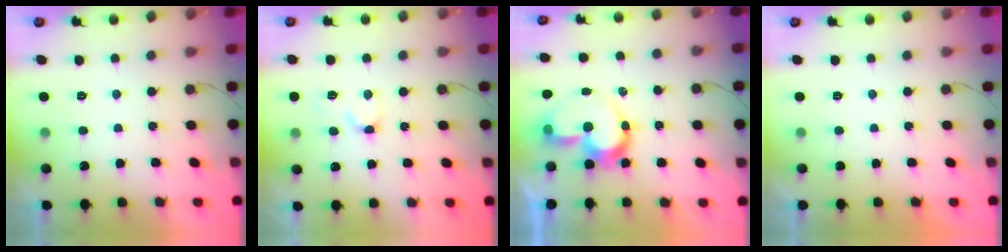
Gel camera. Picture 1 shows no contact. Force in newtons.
{"total": 3.9, "press": 3.9, "slide": 0.4}
{"total": 11.8, "press": 11.8, "slide": 1.3}
{"total": 1.9, "press": 1.9, "slide": 0.1}